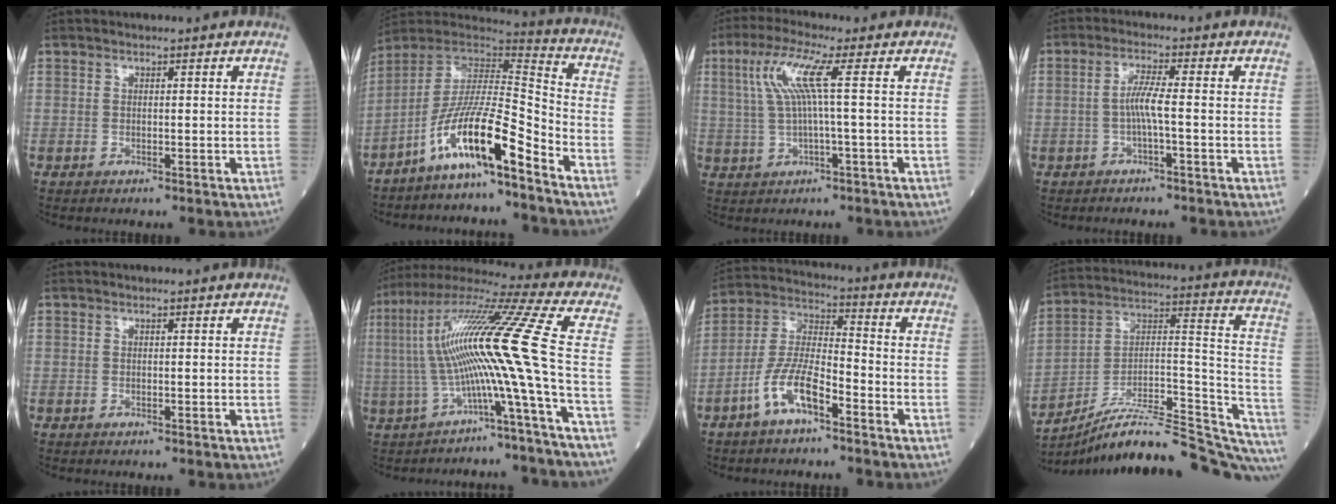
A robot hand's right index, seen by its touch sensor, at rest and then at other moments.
{"total": 13.2, "force": [-8.4, 0.8, 10.2], "torque": [-0.191, 0.010, -0.157]}
{"total": 6.9, "force": [1.5, -0.6, 6.7], "torque": [-0.145, 0.017, 0.035]}
{"total": 3.5, "force": [-1.0, -0.2, 3.3], "torque": [-0.067, 0.006, -0.018]}
{"total": 0.0}
{"total": 16.3, "force": [-2.7, -2.5, 15.9], "torque": [-0.303, 0.032, -0.059]}
{"total": 9.4, "force": [-5.2, 2.5, 7.4], "torque": [-0.158, 0.007, -0.104]}
{"total": 26.8, "force": [-23.3, 3.3, 12.9], "torque": [-0.130, 0.038, -0.344]}